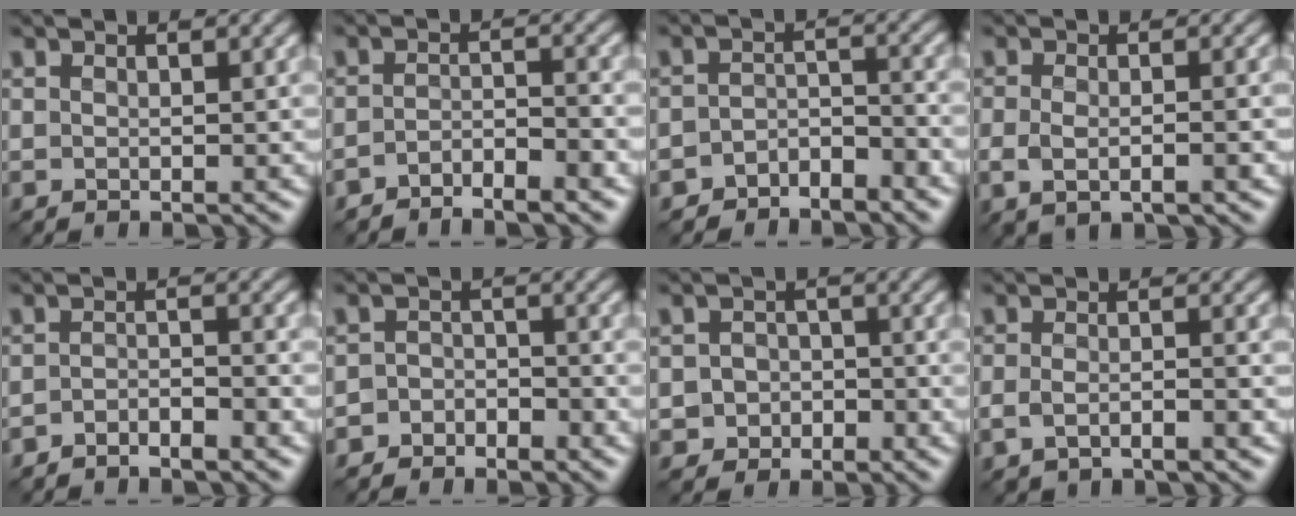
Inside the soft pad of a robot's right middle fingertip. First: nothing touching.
{"total": 2.8, "force": [-2.3, 0.3, 1.7], "torque": [-0.029, 0.002, -0.045]}
{"total": 2.7, "force": [-2.5, 0.9, 0.5], "torque": [-0.008, 0.010, -0.049]}
{"total": 3.1, "force": [-0.9, 1.4, 2.6], "torque": [-0.045, -0.003, -0.008]}
{"total": 2.0, "force": [-1.7, 0.3, 1.1], "torque": [-0.020, 0.004, -0.034]}
{"total": 2.3, "force": [-2.0, 1.2, 0.2], "torque": [0.016, 0.012, -0.046]}
{"total": 2.7, "force": [-1.2, 2.4, 0.4], "torque": [0.025, 0.009, -0.031]}
{"total": 2.5, "force": [-1.5, 1.0, 1.7], "torque": [-0.037, -0.002, -0.029]}